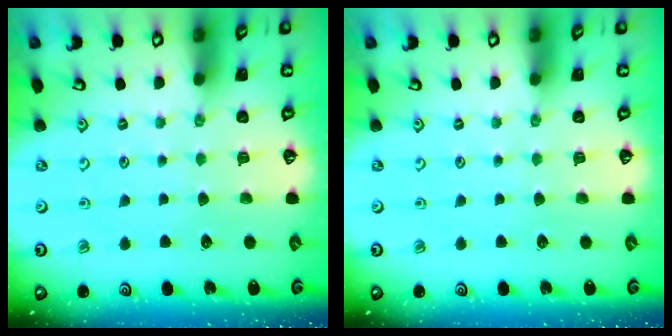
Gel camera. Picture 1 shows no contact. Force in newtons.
{"total": 0.0}